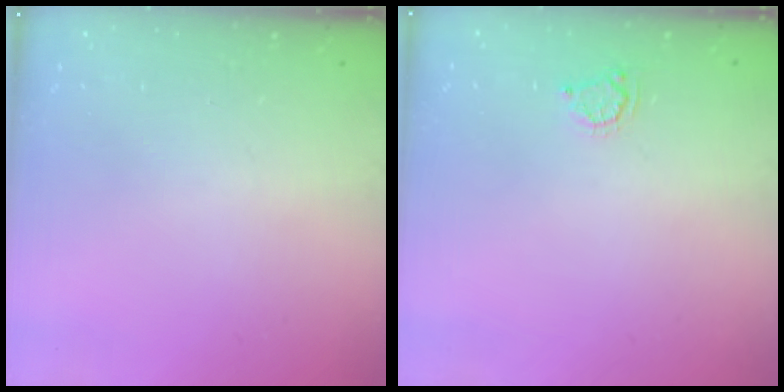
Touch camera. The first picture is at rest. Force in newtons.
{"total": 4.4, "press": 4.4, "slide": 0.5}